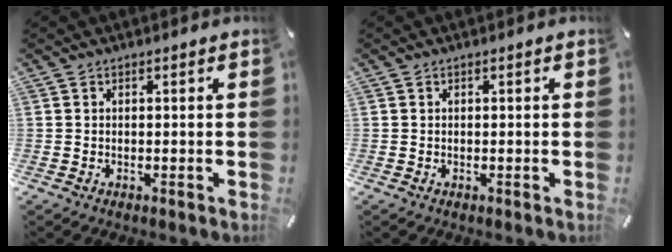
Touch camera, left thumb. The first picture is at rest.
{"total": 0.0}